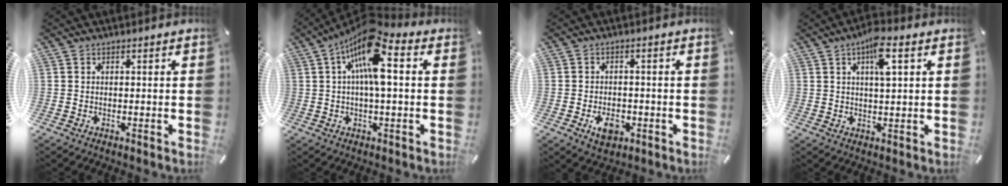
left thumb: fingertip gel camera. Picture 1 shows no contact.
{"total": 13.4, "force": [3.6, 4.8, 11.9], "torque": [-0.217, -0.011, 0.061]}
{"total": 5.6, "force": [-2.0, 3.8, 3.5], "torque": [-0.052, 0.000, -0.037]}
{"total": 6.7, "force": [2.9, 1.7, 5.8], "torque": [-0.097, -0.003, 0.043]}